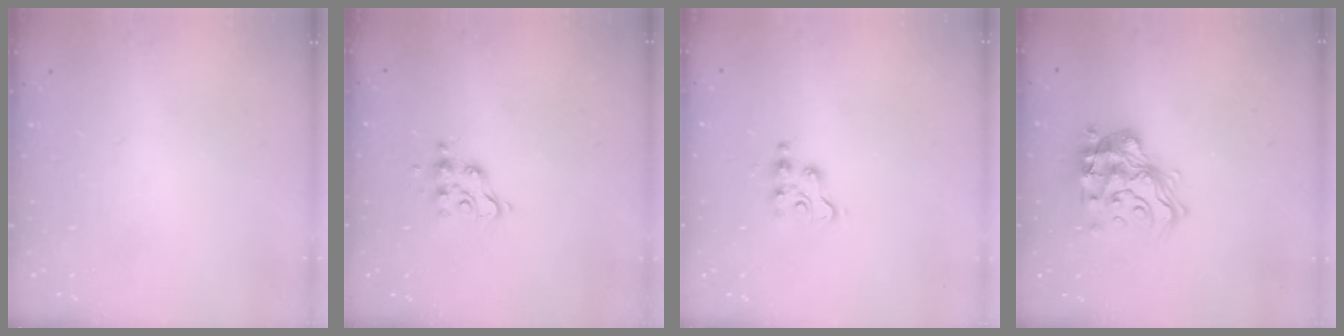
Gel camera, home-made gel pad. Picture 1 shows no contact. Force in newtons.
{"total": 8.9, "press": 8.9, "slide": 0.7}
{"total": 4.0, "press": 4.0, "slide": 0.3}
{"total": 16.0, "press": 15.9, "slide": 1.8}